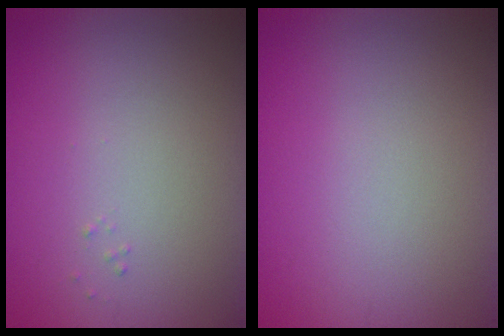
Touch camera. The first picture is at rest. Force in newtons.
{"total": 0.0}